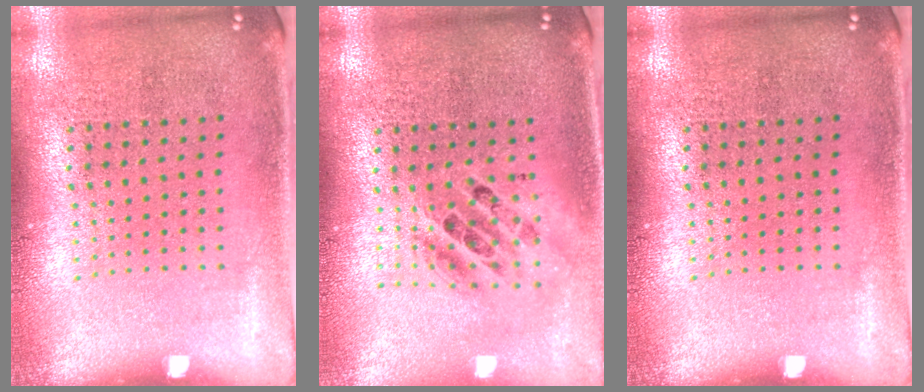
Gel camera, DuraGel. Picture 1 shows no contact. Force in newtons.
{"total": 1.8, "press": 1.4, "slide": 1.1}
{"total": 0.0}